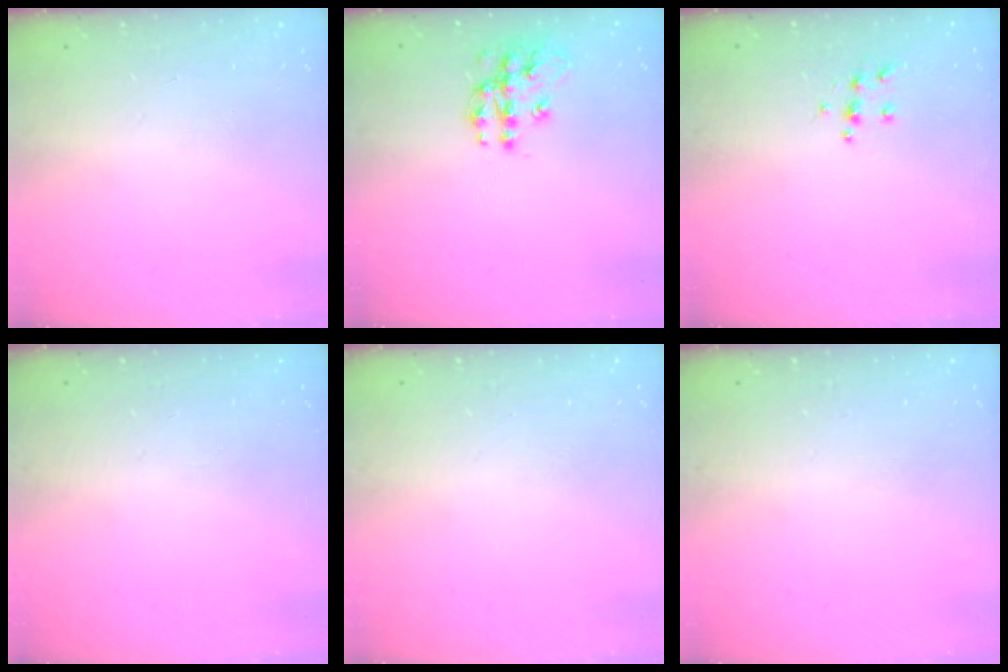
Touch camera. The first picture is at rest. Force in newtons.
{"total": 12.6, "press": 12.6, "slide": 0.8}
{"total": 5.6, "press": 5.6, "slide": 0.5}
{"total": 0.0}
{"total": 0.0}
{"total": 0.0}